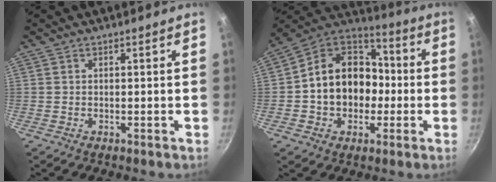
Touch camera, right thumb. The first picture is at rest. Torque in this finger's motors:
{"motor_torque": [-0.26, 1.11, 0.43, 0.25, 0.13]}